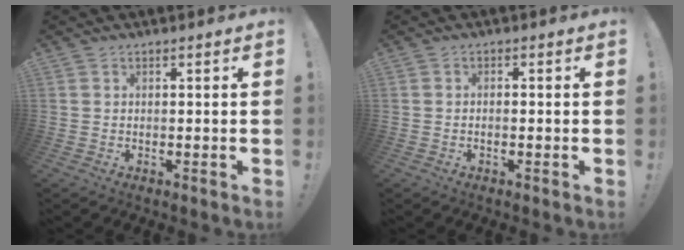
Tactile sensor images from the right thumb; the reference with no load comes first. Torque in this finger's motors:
{"motor_torque": [-0.30, -0.26, -0.30, 0.21, 0.09]}